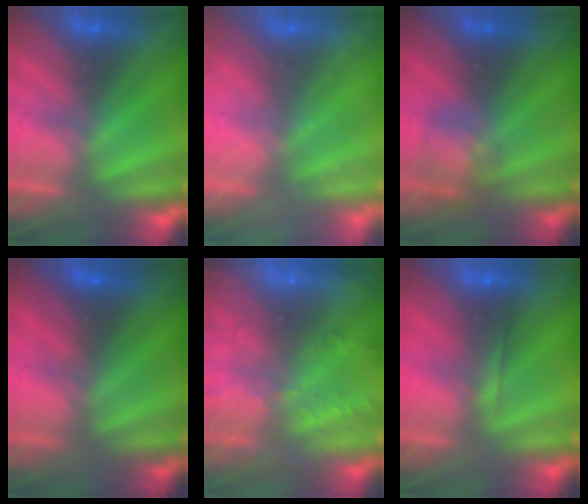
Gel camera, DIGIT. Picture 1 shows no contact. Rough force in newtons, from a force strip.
{"total": 2.5}
{"total": 2.3}
{"total": 4.7}
{"total": 6.6}
{"total": 2.0}